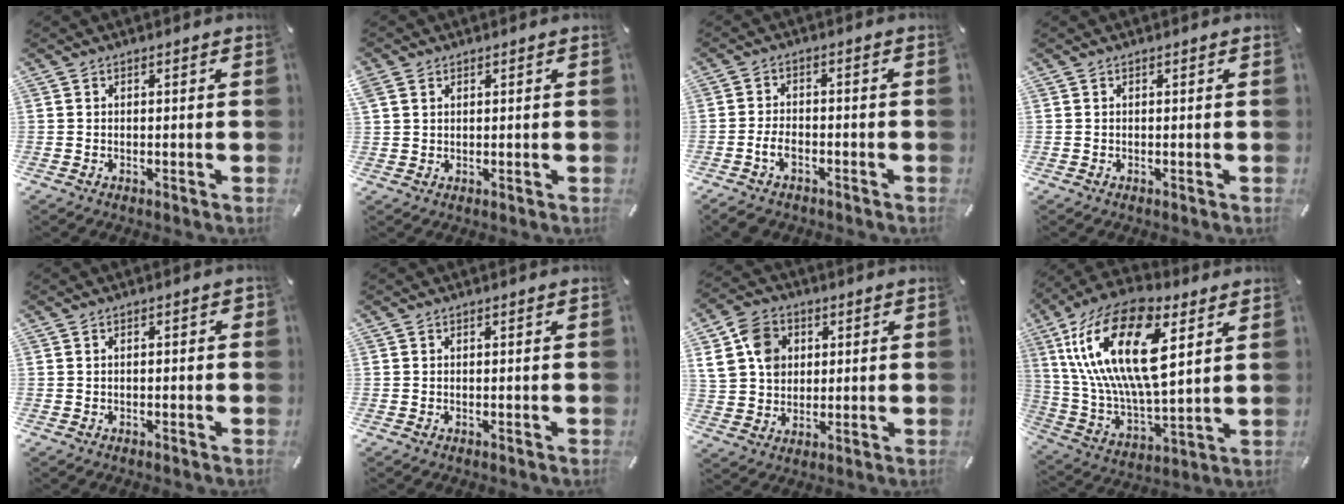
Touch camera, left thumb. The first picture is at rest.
{"total": 2.7, "force": [1.3, 2.2, 0.8], "torque": [-0.019, 0.002, 0.026]}
{"total": 4.9, "force": [-2.4, 3.0, 2.9], "torque": [-0.061, 0.013, -0.048]}
{"total": 0.0}
{"total": 1.1, "force": [-0.5, 0.6, 0.8], "torque": [-0.015, 0.003, -0.011]}
{"total": 0.0}
{"total": 10.6, "force": [2.7, 8.9, 5.0], "torque": [-0.112, 0.008, 0.051]}
{"total": 23.9, "force": [9.2, 11.1, 19.1], "torque": [-0.394, -0.021, 0.153]}